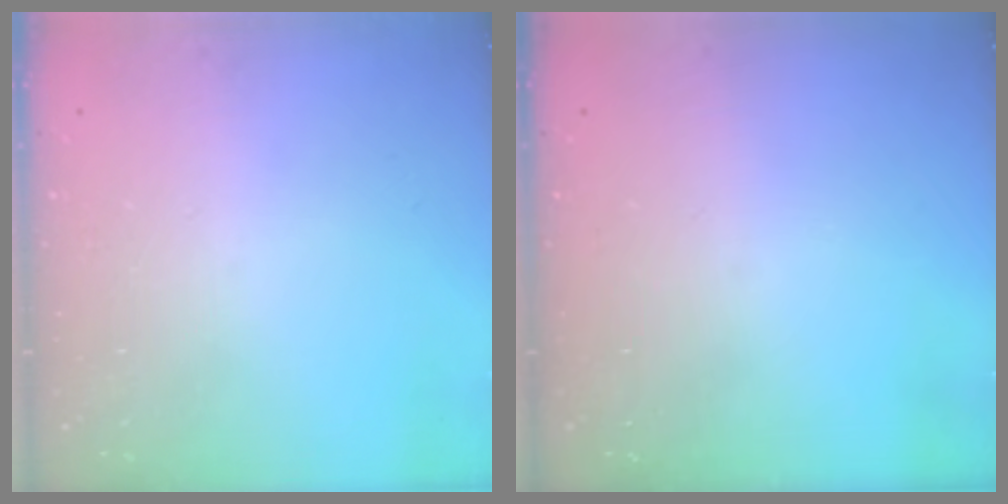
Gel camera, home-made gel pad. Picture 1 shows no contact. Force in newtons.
{"total": 0.0}